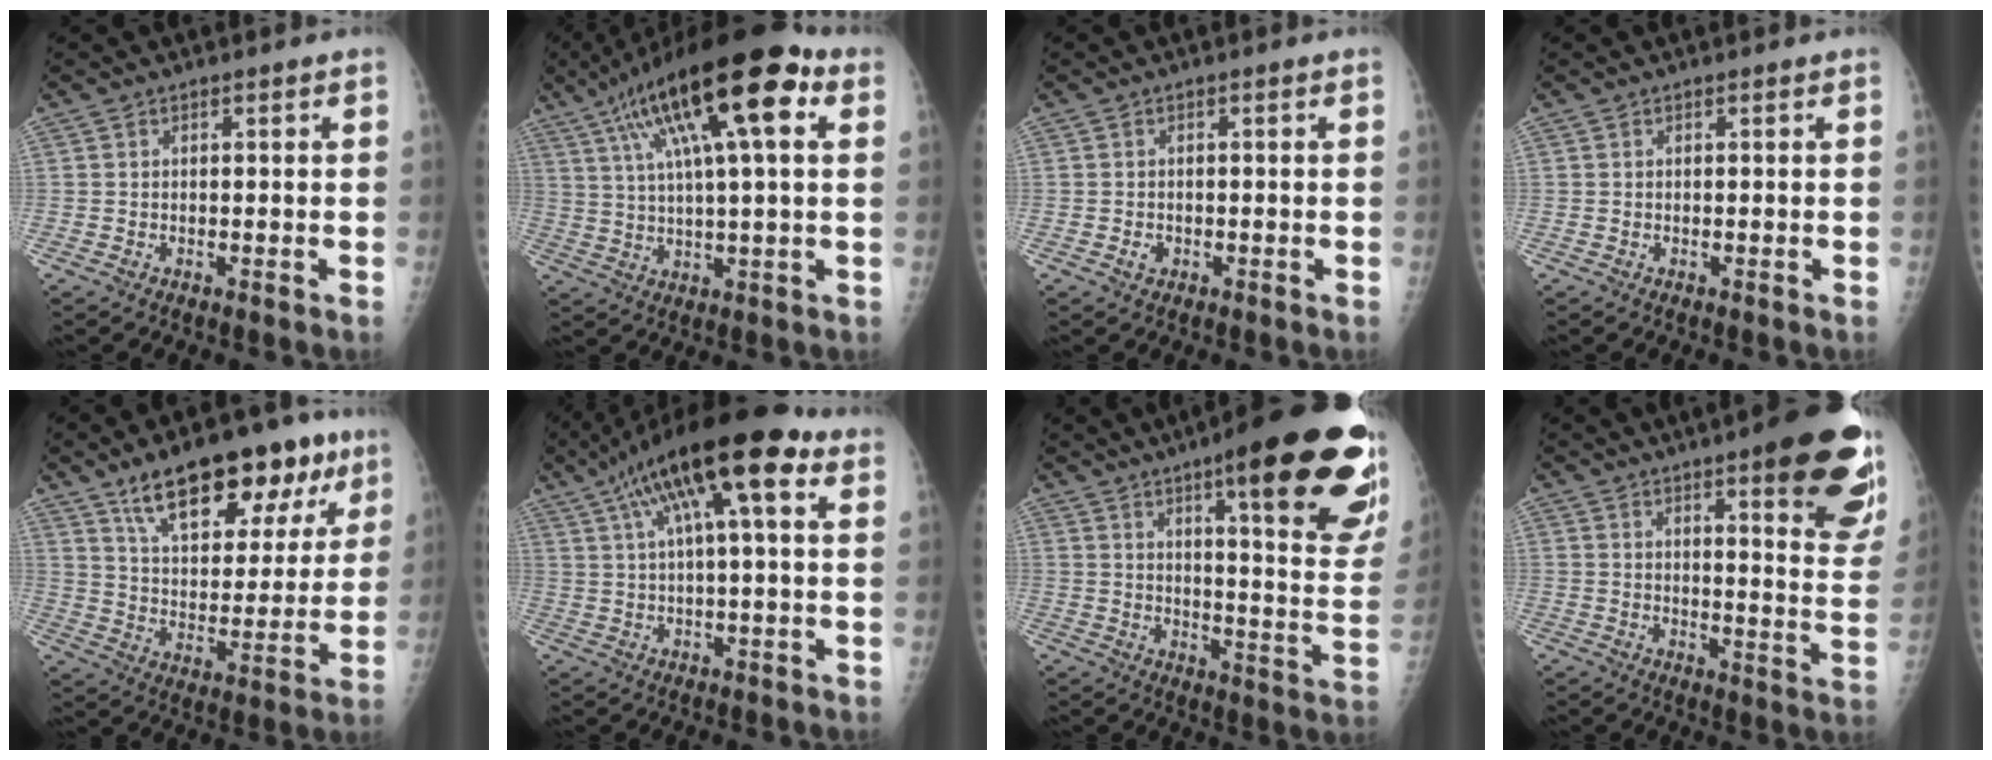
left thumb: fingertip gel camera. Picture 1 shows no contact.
{"total": 21.9, "force": [8.9, 5.7, 19.2], "torque": [-0.321, 0.016, 0.141]}
{"total": 1.4, "force": [-0.5, 1.1, 0.6], "torque": [-0.007, 0.005, -0.007]}
{"total": 0.0}
{"total": 21.9, "force": [13.1, 9.7, 14.6], "torque": [-0.173, -0.032, 0.208]}
{"total": 17.9, "force": [7.6, 4.9, 15.5], "torque": [-0.262, 0.024, 0.122]}
{"total": 28.4, "force": [16.0, 6.0, 22.7], "torque": [-0.236, -0.054, 0.215]}
{"total": 20.9, "force": [12.0, 4.7, 16.4], "torque": [-0.179, -0.056, 0.147]}